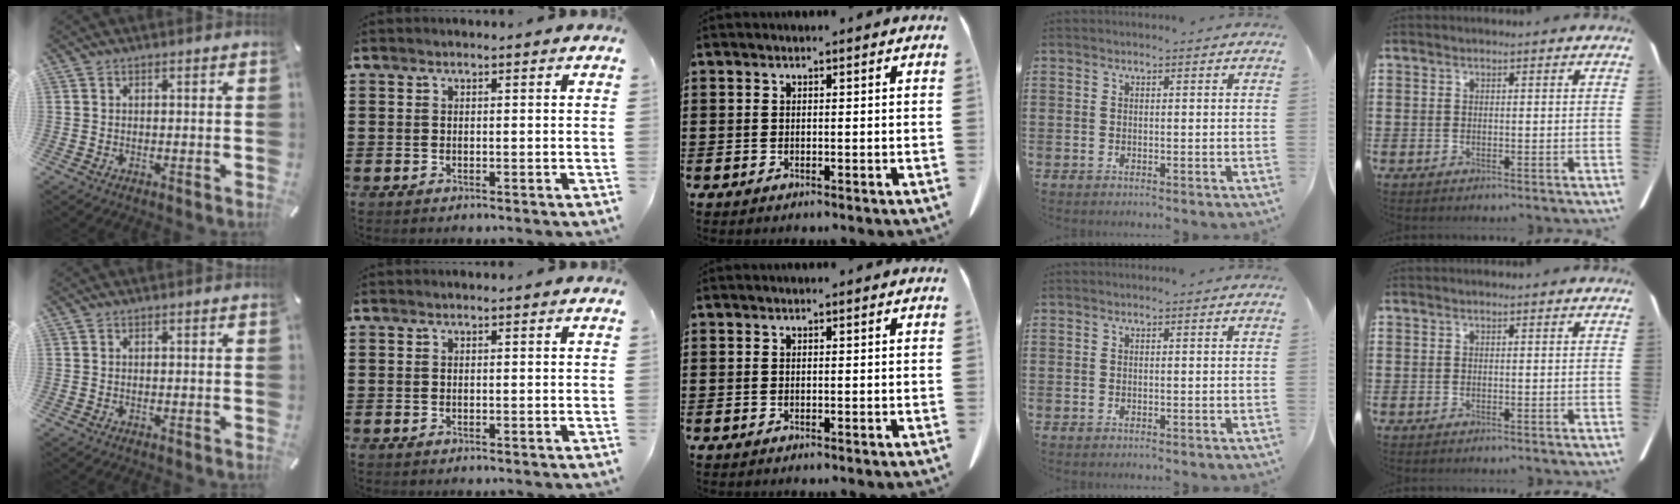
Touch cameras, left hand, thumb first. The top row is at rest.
{}